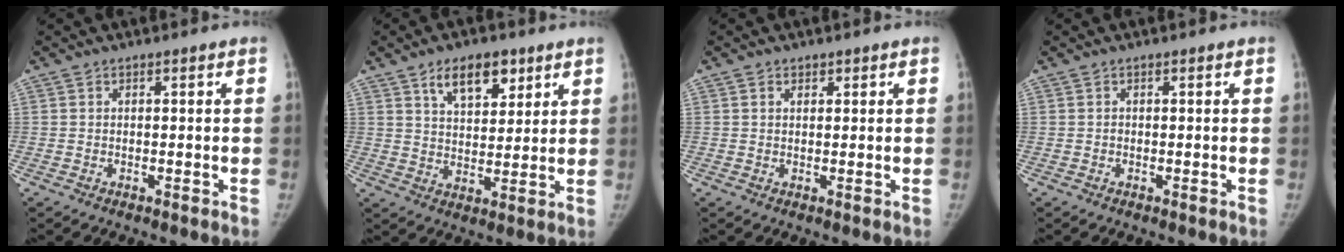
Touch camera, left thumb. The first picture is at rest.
{"total": 9.3, "force": [5.4, 4.9, 5.7], "torque": [-0.062, -0.031, 0.091]}
{"total": 1.2, "force": [0.6, 0.9, 0.4], "torque": [0.002, -0.004, 0.007]}
{"total": 0.0}